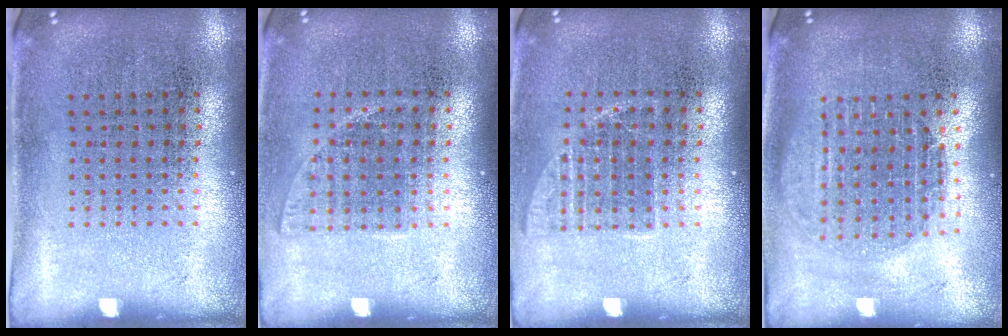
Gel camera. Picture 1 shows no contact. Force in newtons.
{"total": 1.0, "press": 0.9, "slide": 0.5}
{"total": 1.2, "press": 1.0, "slide": 0.7}
{"total": 1.7, "press": 1.5, "slide": 0.8}